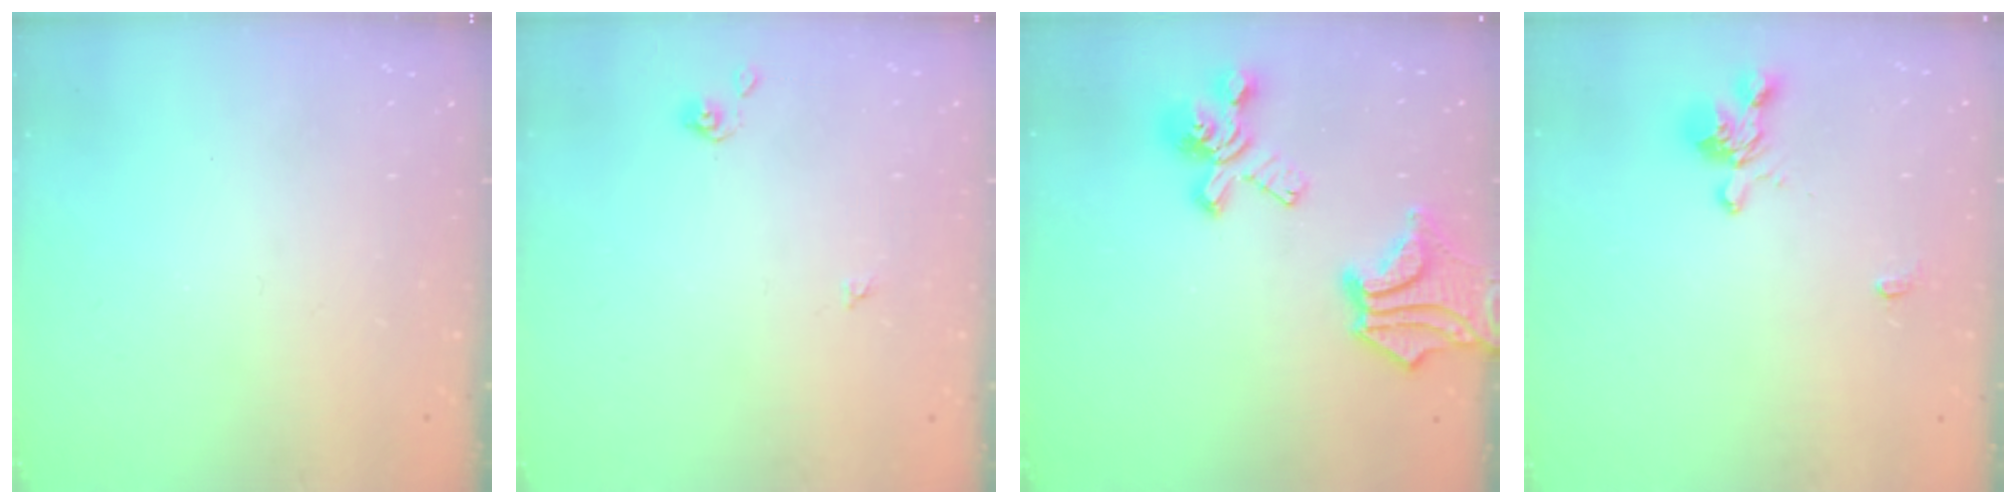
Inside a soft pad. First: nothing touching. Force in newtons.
{"total": 2.9, "press": 2.9, "slide": 0.4}
{"total": 11.7, "press": 11.2, "slide": 3.3}
{"total": 1.6, "press": 1.1, "slide": 1.1}